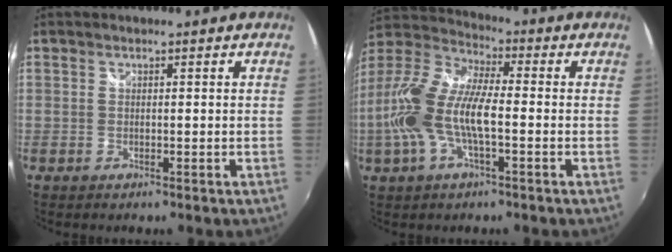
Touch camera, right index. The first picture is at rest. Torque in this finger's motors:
{"motor_torque": [1.43, -0.71, 0.92, 0.21]}